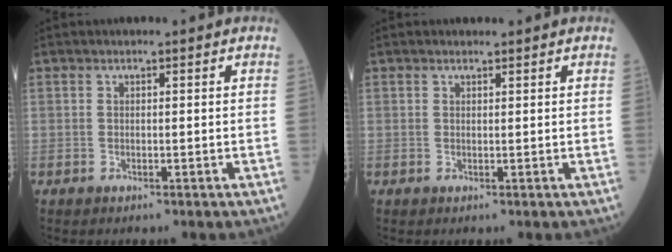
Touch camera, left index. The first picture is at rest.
{"total": 0.8, "force": [0.8, 0.2, 0.2], "torque": [-0.011, 0.005, 0.014]}